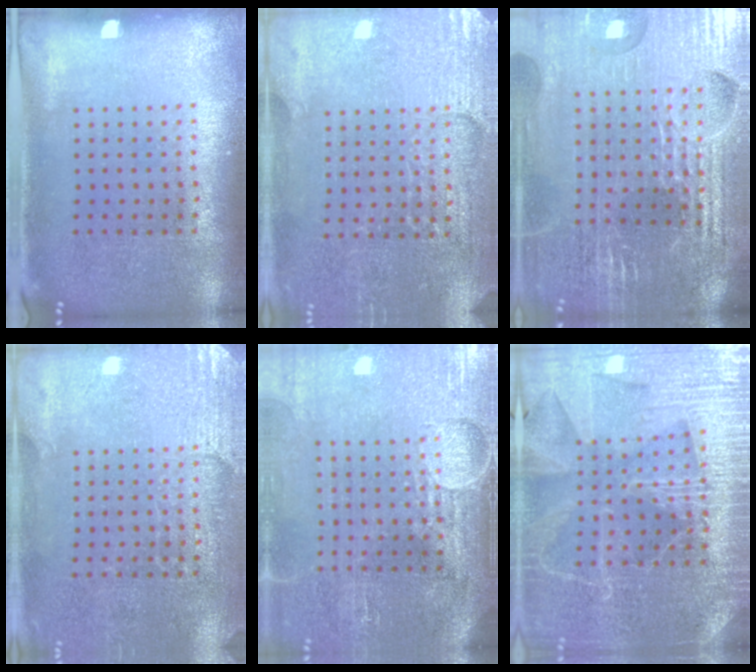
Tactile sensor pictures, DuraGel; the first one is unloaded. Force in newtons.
{"total": 2.9, "press": 2.8, "slide": 0.2}
{"total": 4.9, "press": 4.6, "slide": 1.5}
{"total": 2.8, "press": 2.6, "slide": 1.0}
{"total": 4.3, "press": 3.7, "slide": 2.1}
{"total": 4.2, "press": 3.9, "slide": 1.3}